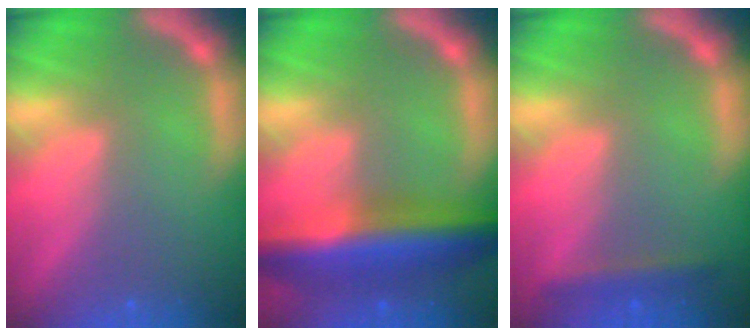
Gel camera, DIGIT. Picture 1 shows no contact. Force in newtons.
{"total": 8.5}
{"total": 1.9}